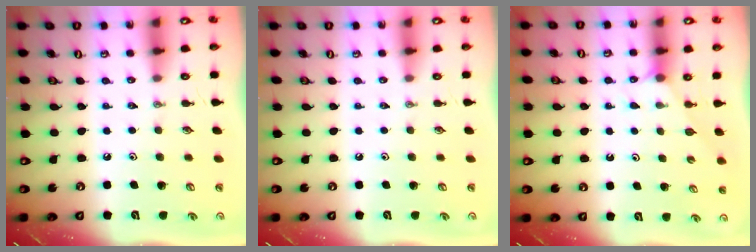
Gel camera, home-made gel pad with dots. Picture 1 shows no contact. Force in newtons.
{"total": 0.0}
{"total": 2.5, "press": 2.5, "slide": 0.4}